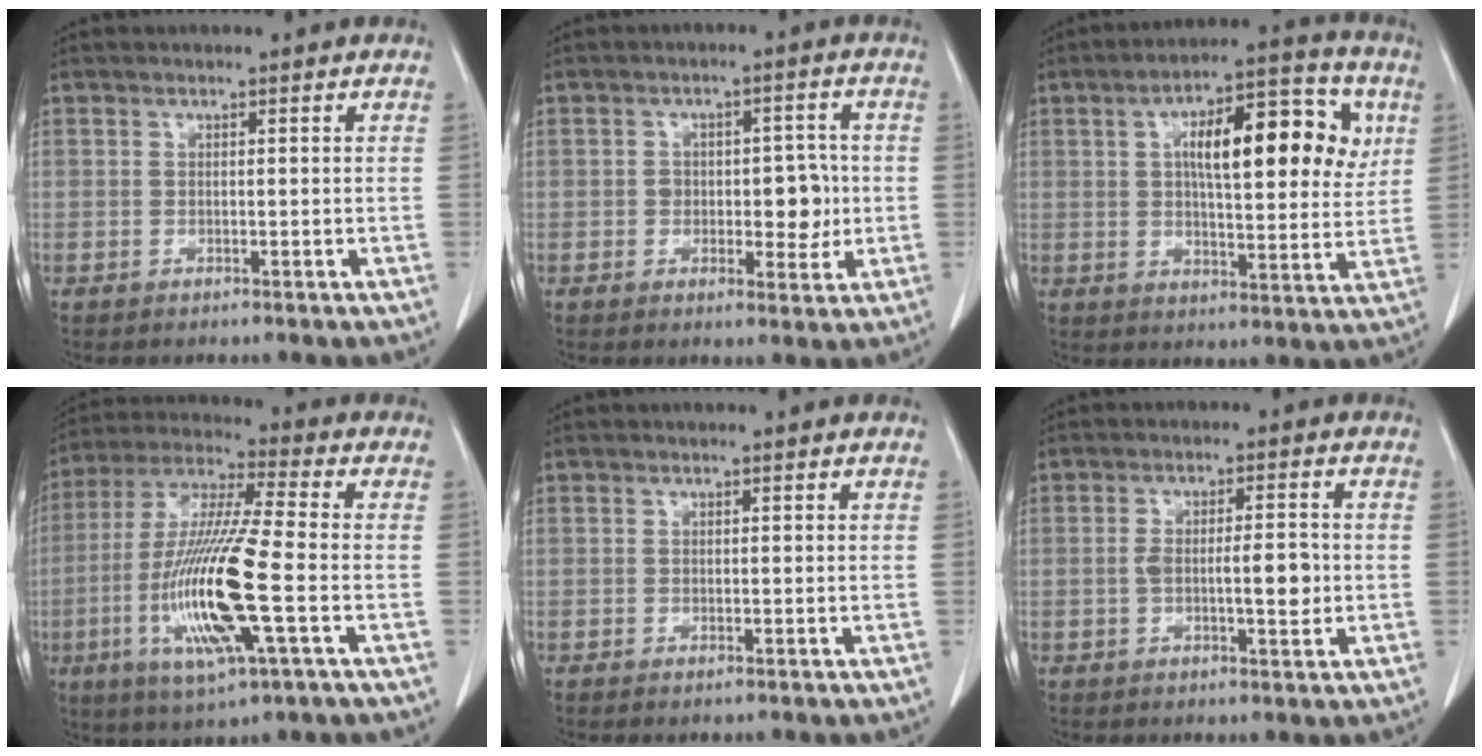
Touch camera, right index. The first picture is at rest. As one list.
[{"total": 6.5, "force": [-0.6, 3.6, 5.4], "torque": [-0.065, 0.010, -0.002]}, {"total": 16.7, "force": [4.7, 5.5, 15.0], "torque": [-0.219, 0.032, 0.065]}, {"total": 17.4, "force": [-4.2, 1.1, 16.8], "torque": [-0.350, -0.018, -0.079]}, {"total": 0.5, "force": [-0.2, 0.2, 0.5], "torque": [-0.007, -0.002, -0.005]}, {"total": 6.0, "force": [-0.7, 1.5, 5.8], "torque": [-0.101, 0.004, -0.009]}]